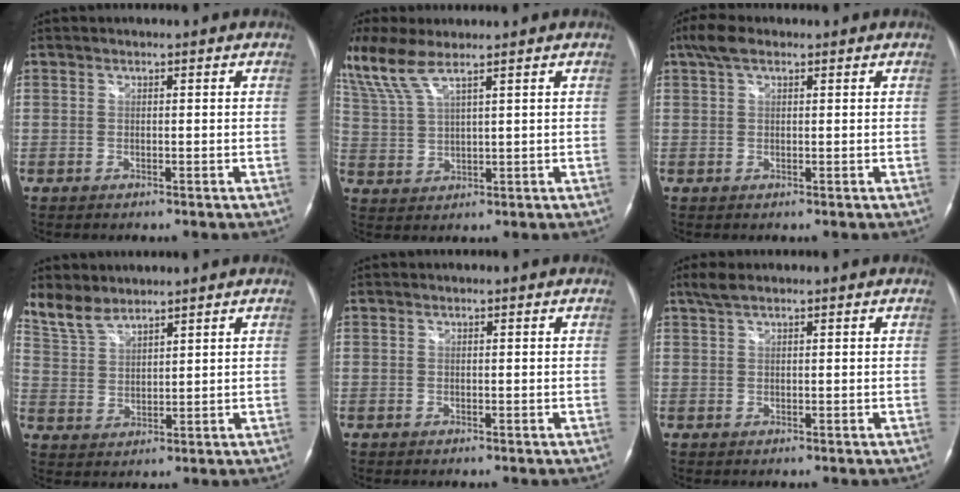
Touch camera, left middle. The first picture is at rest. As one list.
[{"total": 8.7, "force": [6.4, 1.4, 5.7], "torque": [-0.145, 0.012, 0.136]}, {"total": 3.5, "force": [2.3, 1.5, 2.3], "torque": [-0.056, 0.024, 0.045]}, {"total": 5.6, "force": [5.2, 1.7, 1.3], "torque": [-0.038, 0.012, 0.116]}, {"total": 0.0}, {"total": 2.2, "force": [1.7, 0.4, 1.3], "torque": [-0.034, 0.014, 0.036]}]